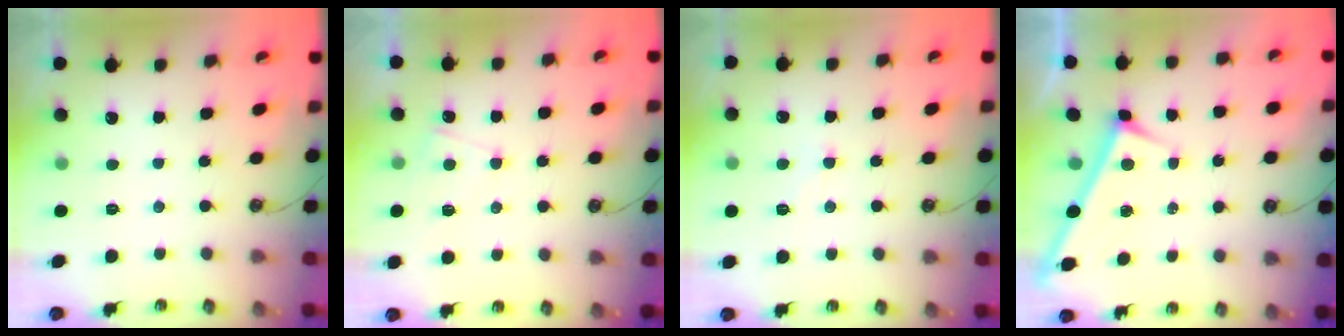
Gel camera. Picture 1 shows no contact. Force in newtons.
{"total": 2.3, "press": 2.3, "slide": 0.3}
{"total": 0.6, "press": 0.5, "slide": 0.4}
{"total": 3.2, "press": 3.2, "slide": 0.3}